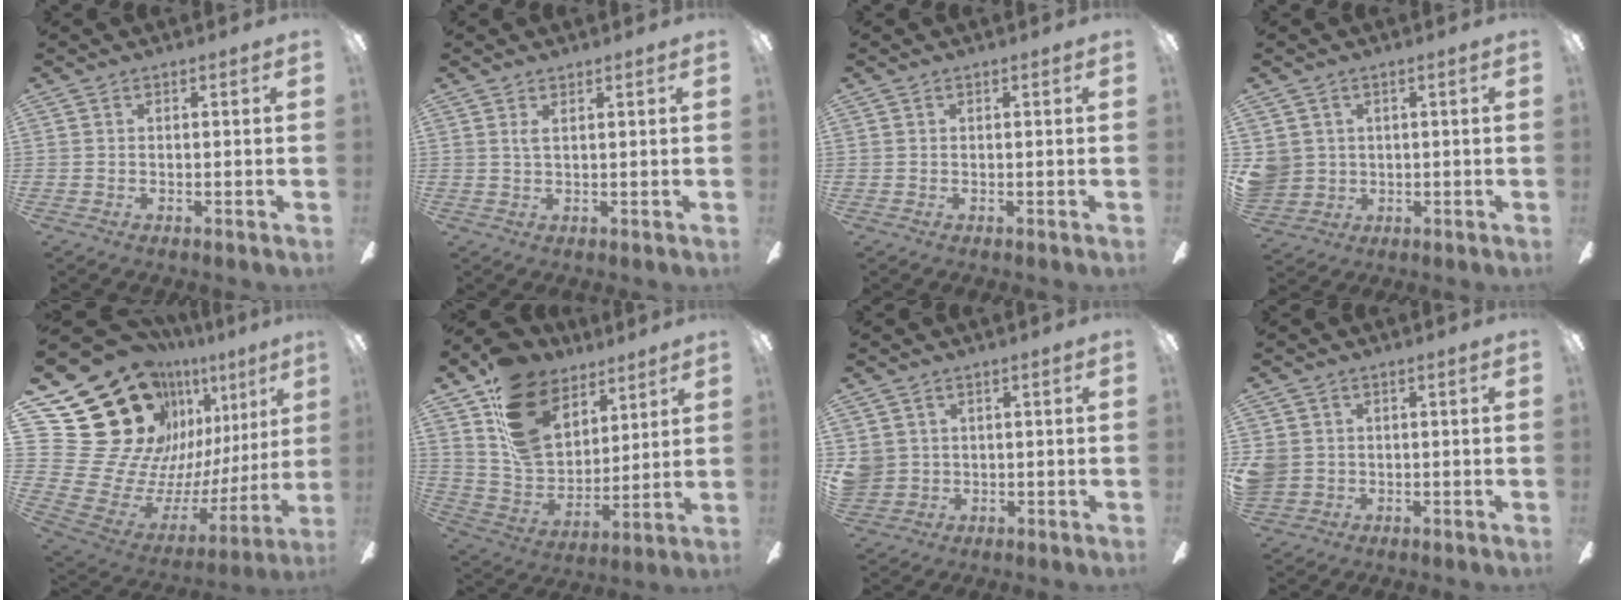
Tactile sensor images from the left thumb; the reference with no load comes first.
{"total": 1.7, "force": [1.0, 0.3, 1.3], "torque": [-0.031, 0.001, 0.017]}
{"total": 0.0}
{"total": 5.0, "force": [1.3, 4.8, 0.6], "torque": [-0.034, 0.003, 0.025]}
{"total": 30.7, "force": [16.2, 20.5, 16.2], "torque": [-0.297, -0.150, 0.359]}
{"total": 18.8, "force": [10.8, 12.4, 9.2], "torque": [-0.178, -0.055, 0.207]}
{"total": 4.2, "force": [1.3, 4.0, 0.5], "torque": [-0.022, 0.003, 0.024]}
{"total": 3.9, "force": [0.4, 3.8, 1.0], "torque": [-0.032, 0.008, 0.009]}